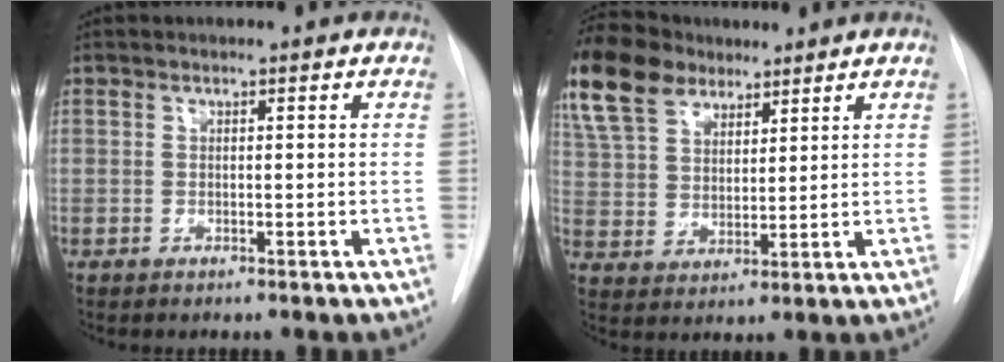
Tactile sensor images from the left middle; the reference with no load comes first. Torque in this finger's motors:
{"motor_torque": [0.25, -0.22, 0.53, 0.14]}